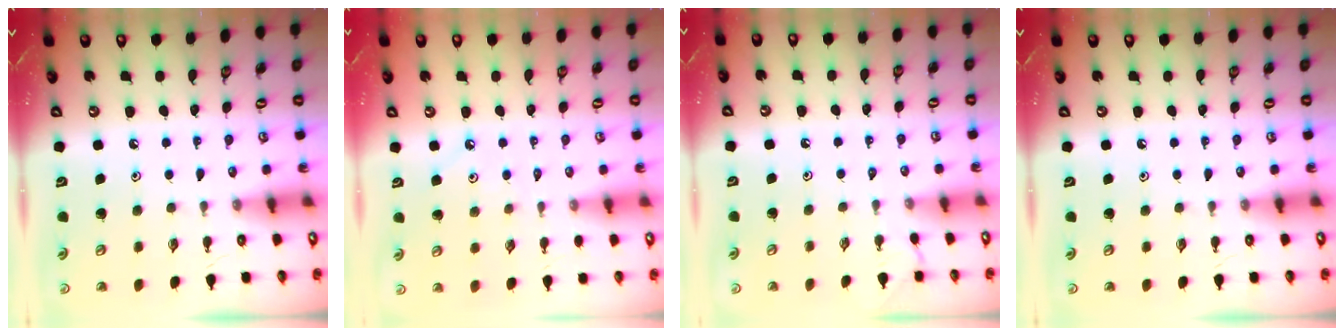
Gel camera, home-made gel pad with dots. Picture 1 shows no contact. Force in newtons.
{"total": 2.2, "press": 2.2, "slide": 0.4}
{"total": 1.8, "press": 1.8, "slide": 0.3}
{"total": 0.0}